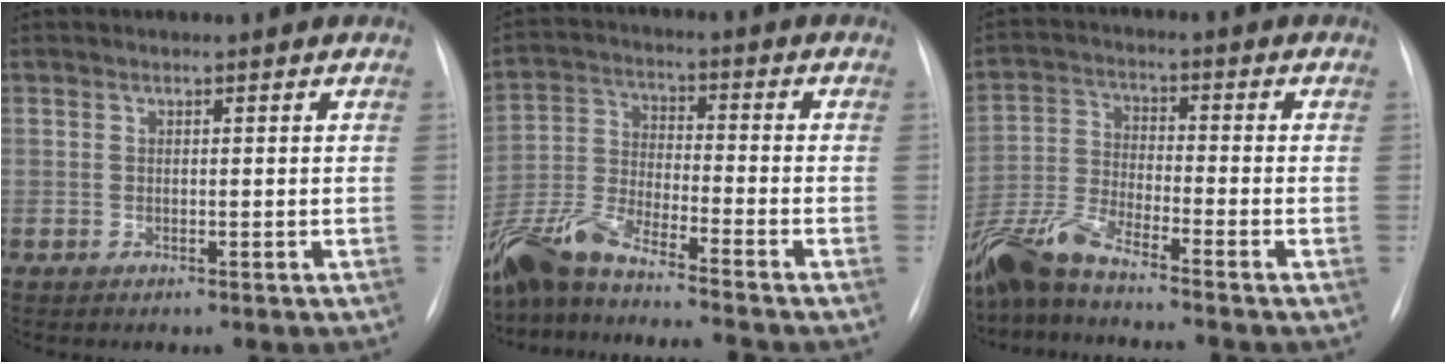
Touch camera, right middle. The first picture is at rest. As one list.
[{"total": 14.8, "force": [-12.9, -0.2, 7.1], "torque": [-0.153, -0.008, -0.240]}, {"total": 9.3, "force": [-8.1, -0.6, 4.5], "torque": [-0.103, -0.021, -0.164]}]